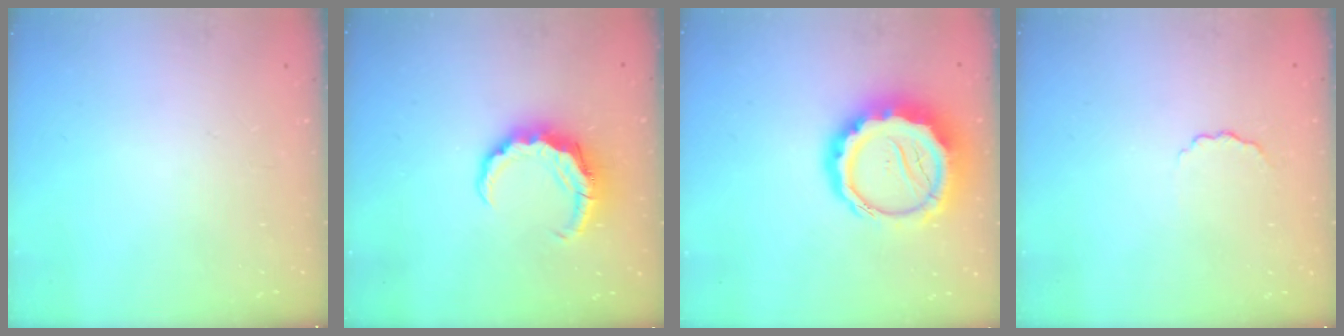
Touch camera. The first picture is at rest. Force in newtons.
{"total": 7.5, "press": 7.5, "slide": 1.0}
{"total": 14.7, "press": 14.4, "slide": 3.1}
{"total": 3.1, "press": 3.0, "slide": 0.9}